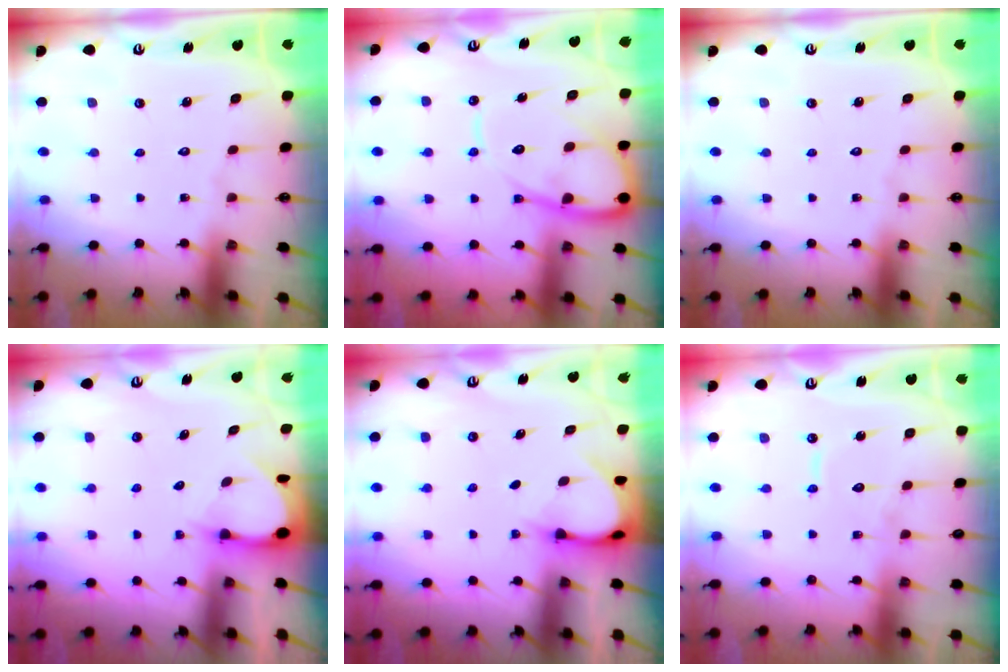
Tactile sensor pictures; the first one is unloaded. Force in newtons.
{"total": 11.8, "press": 11.7, "slide": 1.2}
{"total": 0.0}
{"total": 2.8, "press": 2.8, "slide": 0.2}
{"total": 4.0, "press": 3.9, "slide": 0.3}
{"total": 6.2, "press": 6.2, "slide": 0.6}